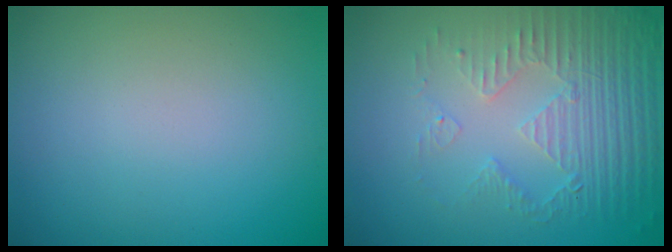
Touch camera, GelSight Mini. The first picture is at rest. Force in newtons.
{"total": 5.2, "press": 3.3, "slide": 3.9}